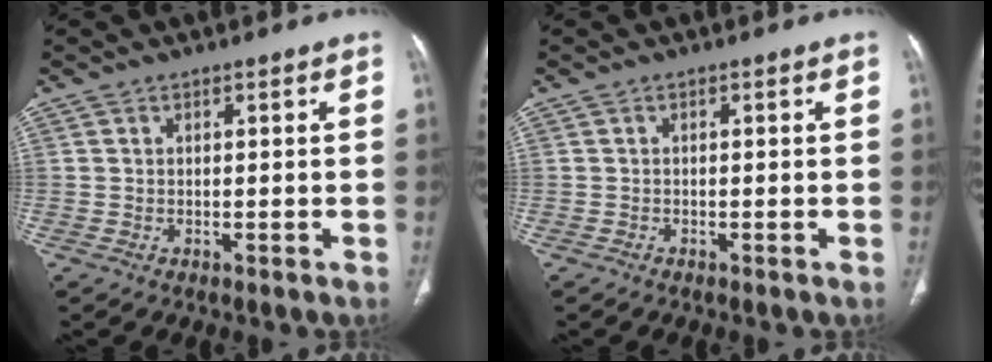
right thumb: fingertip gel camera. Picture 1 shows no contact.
{"total": 0.0}